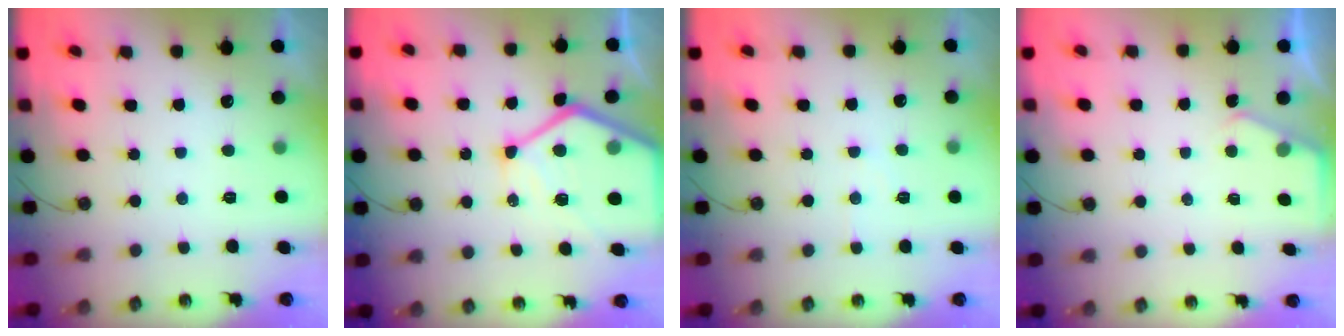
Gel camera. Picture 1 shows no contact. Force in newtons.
{"total": 19.3, "press": 19.2, "slide": 2.1}
{"total": 4.6, "press": 4.5, "slide": 0.7}
{"total": 2.1, "press": 2.1, "slide": 0.4}